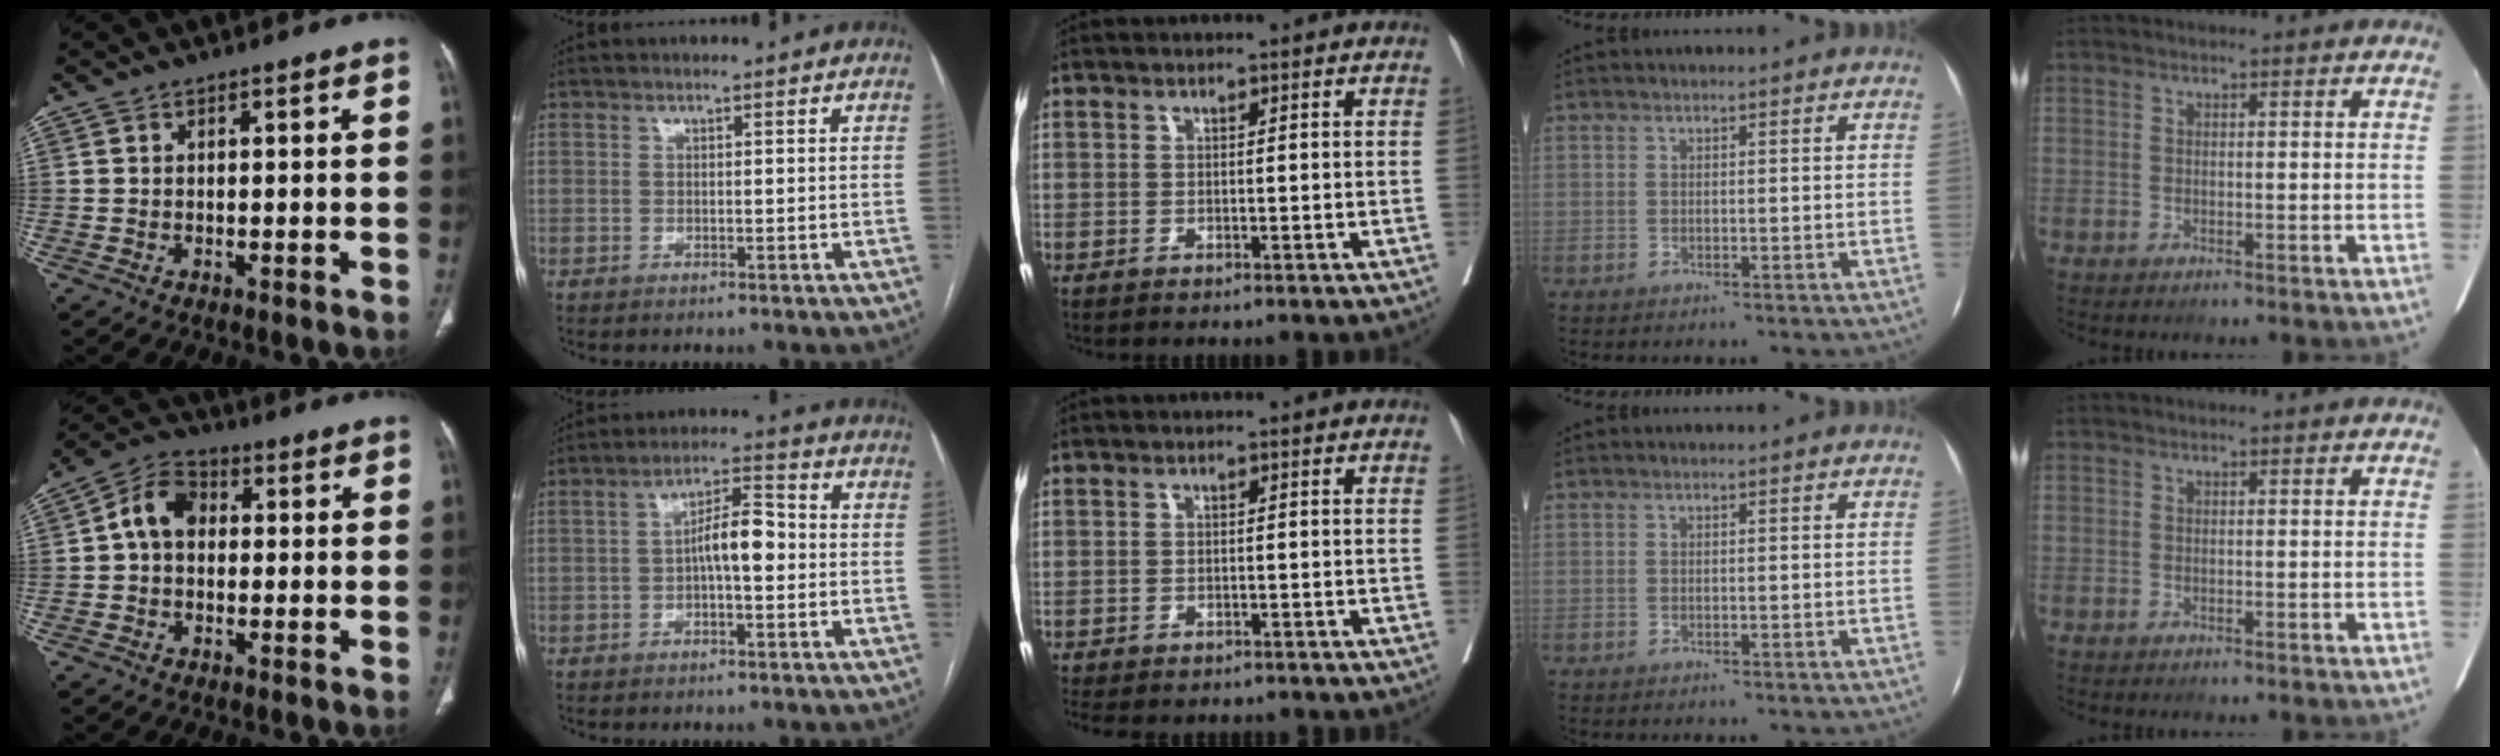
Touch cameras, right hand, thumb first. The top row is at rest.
{"thumb": {"total": 7.3, "force": [0.5, 5.4, 4.8], "torque": [-0.074, 0.022, -0.003]}, "index": {"total": 6.7, "force": [-0.6, 2.0, 6.4], "torque": [-0.109, 0.023, -0.013]}, "middle": {"total": 7.9, "force": [-6.8, 2.8, 2.7], "torque": [-0.048, -0.004, -0.088]}}